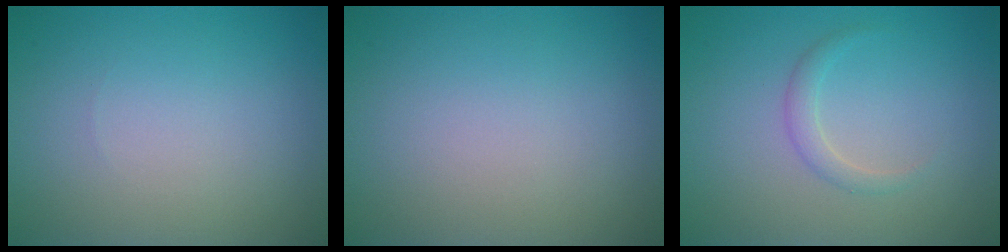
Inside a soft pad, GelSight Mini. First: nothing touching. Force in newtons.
{"total": 0.0}
{"total": 1.2, "press": 1.2, "slide": 0.0}